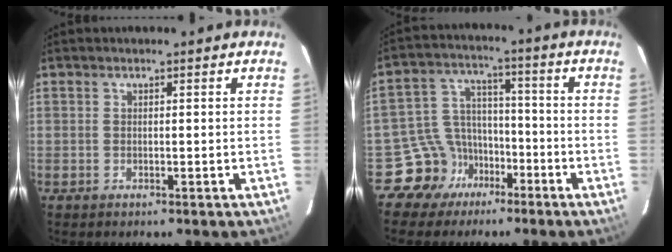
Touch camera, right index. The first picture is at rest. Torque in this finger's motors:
{"motor_torque": [0.13, -0.32, -0.46, -0.21]}